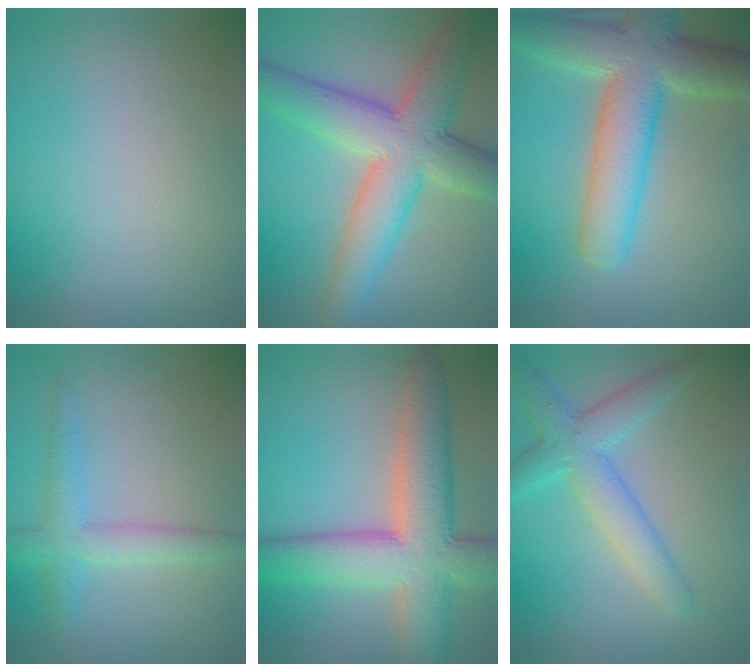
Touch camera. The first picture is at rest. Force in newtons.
{"total": 8.9, "press": 8.9, "slide": 0.4}
{"total": 9.1, "press": 9.1, "slide": 0.4}
{"total": 2.9, "press": 2.9, "slide": 0.1}
{"total": 9.9, "press": 9.8, "slide": 0.7}
{"total": 4.3, "press": 4.3, "slide": 0.2}